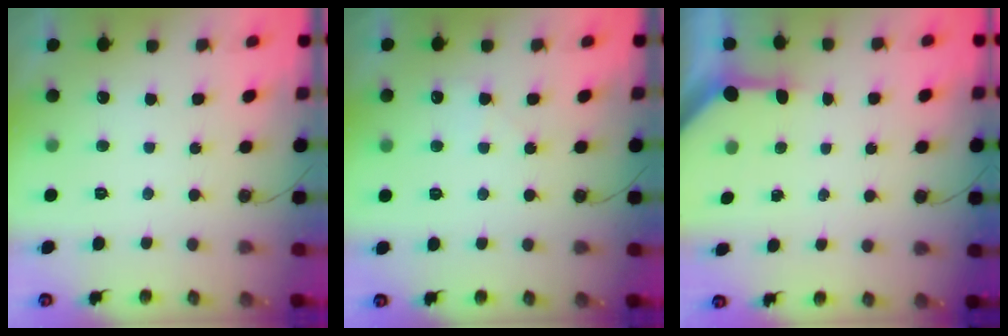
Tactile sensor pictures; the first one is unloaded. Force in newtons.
{"total": 5.0, "press": 4.9, "slide": 0.7}
{"total": 3.4, "press": 3.3, "slide": 0.3}